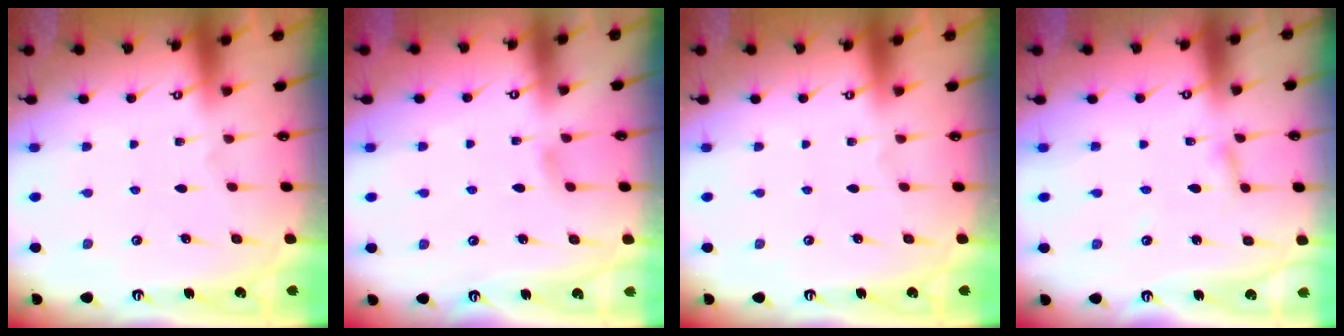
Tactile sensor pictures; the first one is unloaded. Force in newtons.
{"total": 4.2, "press": 4.2, "slide": 0.6}
{"total": 0.0}
{"total": 2.7, "press": 2.7, "slide": 0.3}